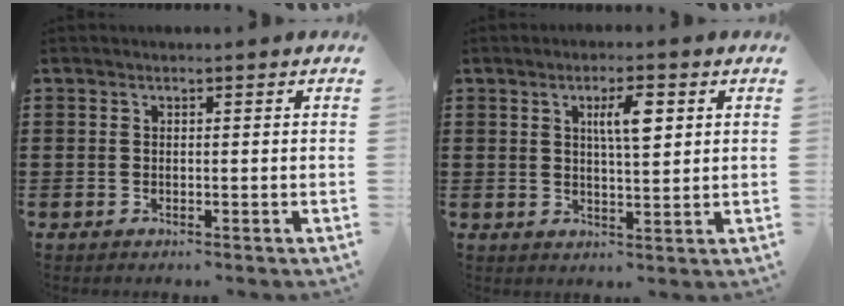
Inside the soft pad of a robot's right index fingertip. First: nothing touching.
{"total": 5.3, "force": [1.7, 1.4, 4.8], "torque": [-0.092, 0.008, 0.024]}